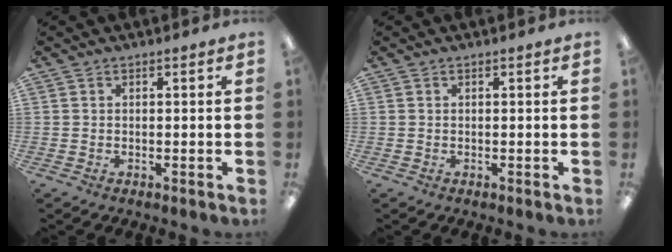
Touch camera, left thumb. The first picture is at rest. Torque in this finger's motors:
{"motor_torque": [0.00, 0.00, -0.19, 0.03, 0.00]}